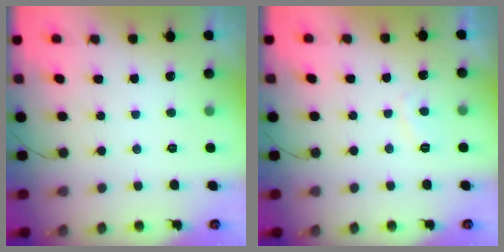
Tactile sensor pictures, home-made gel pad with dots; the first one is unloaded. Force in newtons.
{"total": 2.7, "press": 2.5, "slide": 0.8}